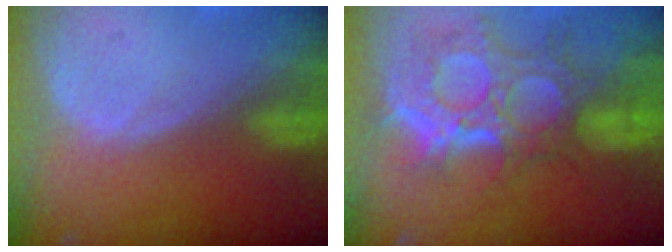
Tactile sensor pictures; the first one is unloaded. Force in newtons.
{"total": 11.8, "press": 10.6, "slide": 5.2}